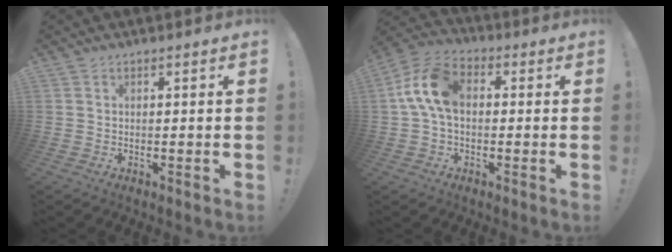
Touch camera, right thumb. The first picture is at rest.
{"total": 12.6, "force": [1.2, 7.8, 9.9], "torque": [-0.193, 0.014, 0.027]}